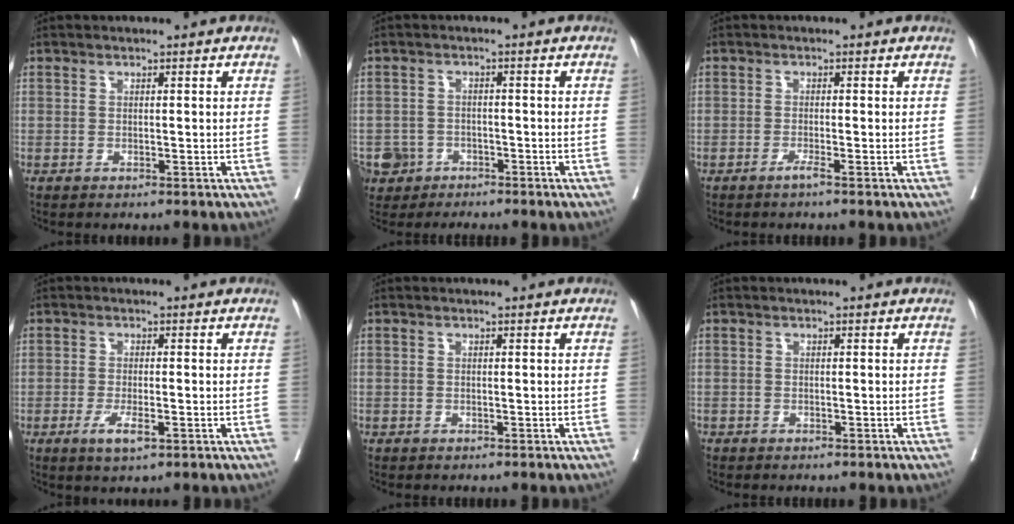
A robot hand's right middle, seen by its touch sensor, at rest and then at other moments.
{"total": 4.4, "force": [-2.9, 3.3, 0.3], "torque": [0.000, 0.007, -0.050]}
{"total": 1.1, "force": [-0.8, -0.3, 0.7], "torque": [-0.010, 0.000, -0.015]}
{"total": 3.7, "force": [-1.7, 0.9, 3.1], "torque": [-0.061, -0.004, -0.028]}
{"total": 0.8, "force": [-0.5, 0.6, -0.1], "torque": [-0.008, 0.005, -0.010]}
{"total": 1.1, "force": [-0.9, 0.7, 0.1], "torque": [-0.010, 0.002, -0.017]}